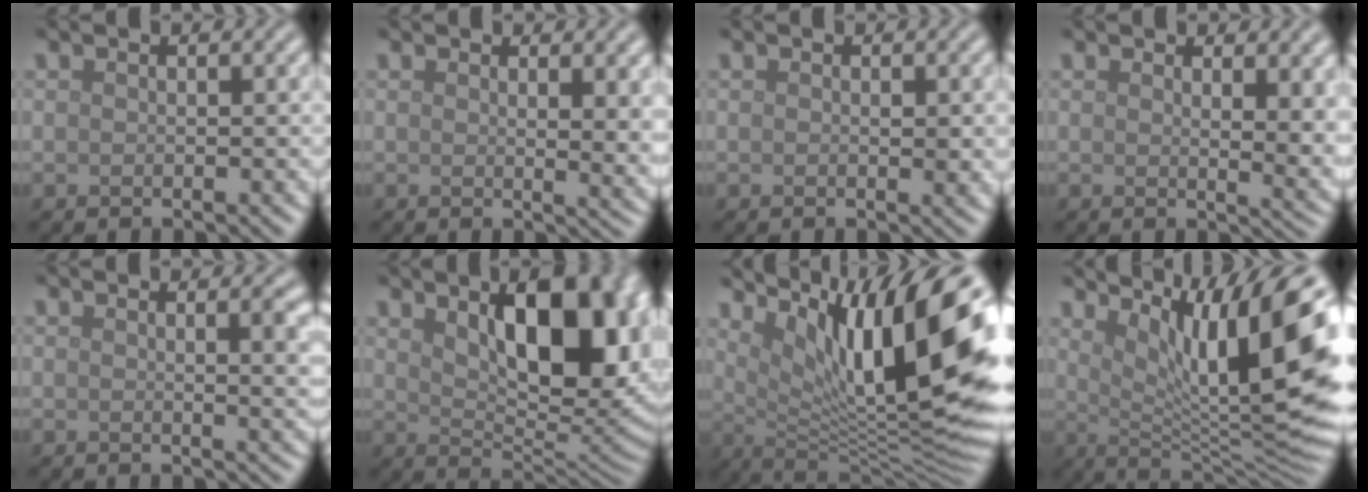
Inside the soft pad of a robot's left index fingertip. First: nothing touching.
{"total": 3.8, "force": [1.6, 1.4, 3.2], "torque": [-0.034, -0.004, 0.026]}
{"total": 1.1, "force": [0.1, 0.4, 1.0], "torque": [-0.016, -0.003, 0.001]}
{"total": 4.9, "force": [2.0, 1.9, 4.1], "torque": [-0.038, -0.006, 0.035]}
{"total": 4.0, "force": [1.3, 1.5, 3.4], "torque": [-0.029, 0.003, 0.017]}
{"total": 13.4, "force": [4.0, 6.4, 11.0], "torque": [-0.130, 0.001, 0.067]}
{"total": 15.9, "force": [5.9, 4.6, 14.0], "torque": [-0.199, 0.008, 0.108]}
{"total": 14.6, "force": [4.9, 3.8, 13.2], "torque": [-0.175, 0.003, 0.088]}